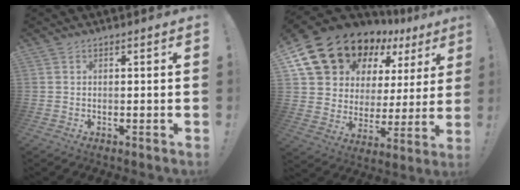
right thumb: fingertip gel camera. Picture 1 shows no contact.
{"total": 18.6, "force": [14.3, 9.9, 6.7], "torque": [-0.115, -0.107, 0.279]}